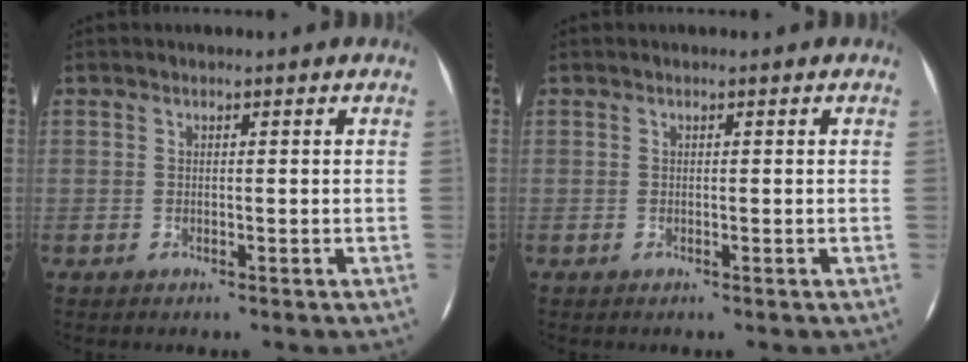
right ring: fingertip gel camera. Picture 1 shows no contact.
{"total": 0.0}